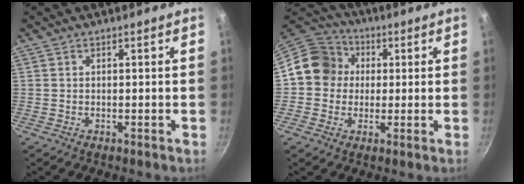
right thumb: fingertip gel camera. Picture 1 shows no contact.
{"total": 10.8, "force": [1.0, 10.0, 4.1], "torque": [-0.036, 0.026, -0.005]}